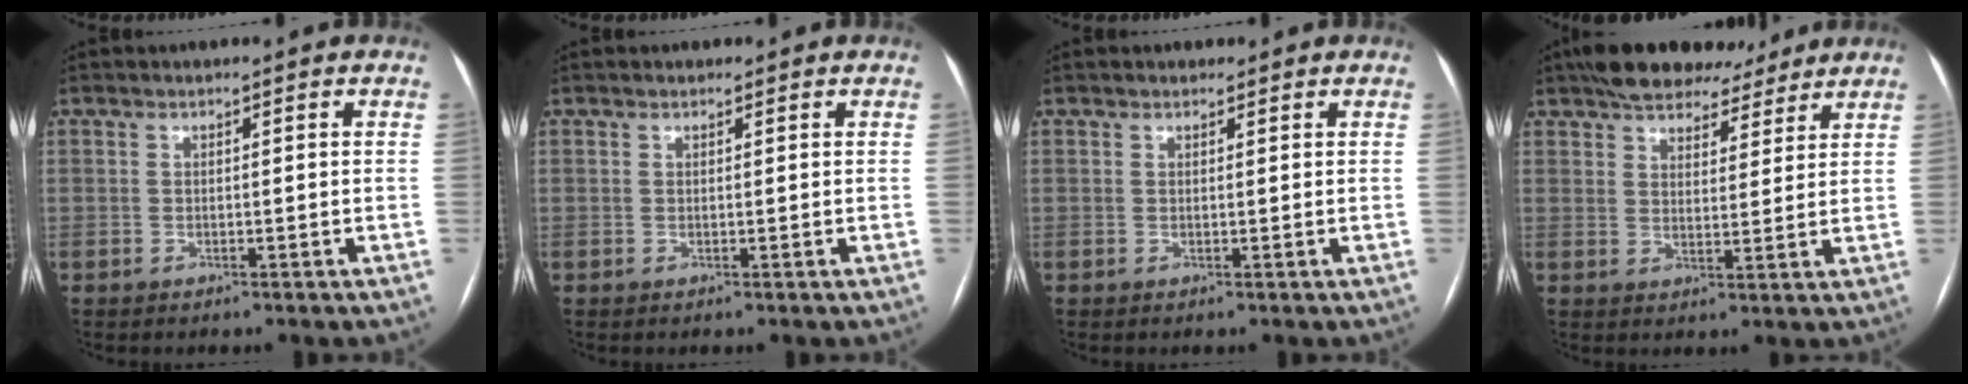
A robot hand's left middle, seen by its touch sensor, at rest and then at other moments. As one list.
[{"total": 0.8, "force": [0.5, 0.6, 0.1], "torque": [0.003, 0.004, 0.005]}, {"total": 1.2, "force": [0.8, 0.9, 0.0], "torque": [0.006, 0.005, 0.009]}, {"total": 13.4, "force": [11.1, 5.4, 5.3], "torque": [-0.082, 0.031, 0.161]}]